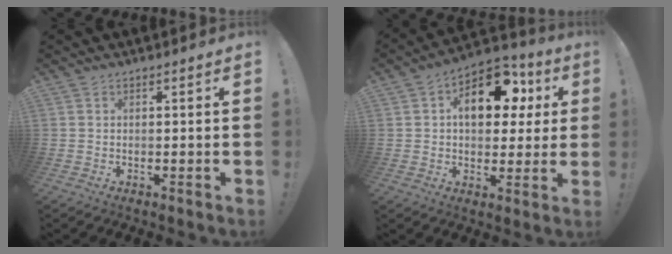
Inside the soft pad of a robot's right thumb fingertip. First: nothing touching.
{"total": 16.4, "force": [5.3, 10.2, 11.6], "torque": [-0.164, -0.010, 0.093]}